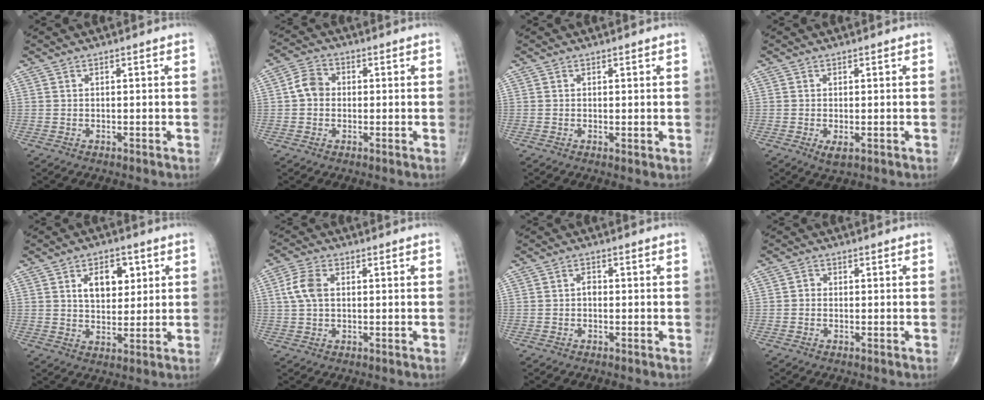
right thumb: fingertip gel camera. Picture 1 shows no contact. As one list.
[{"total": 4.7, "force": [-0.1, 3.9, 2.6], "torque": [-0.039, 0.014, -0.010]}, {"total": 1.0, "force": [0.1, 0.3, 0.9], "torque": [-0.017, -0.006, 0.001]}, {"total": 2.1, "force": [-0.6, 0.9, 1.8], "torque": [-0.031, -0.005, -0.007]}, {"total": 8.4, "force": [2.7, 5.2, 5.9], "torque": [-0.060, -0.011, 0.044]}, {"total": 5.3, "force": [0.8, 3.3, 4.1], "torque": [-0.095, 0.011, 0.012]}, {"total": 1.3, "force": [-0.2, 0.9, 0.9], "torque": [-0.008, 0.004, -0.008]}, {"total": 1.1, "force": [-0.3, 1.0, 0.5], "torque": [-0.001, 0.003, -0.009]}]